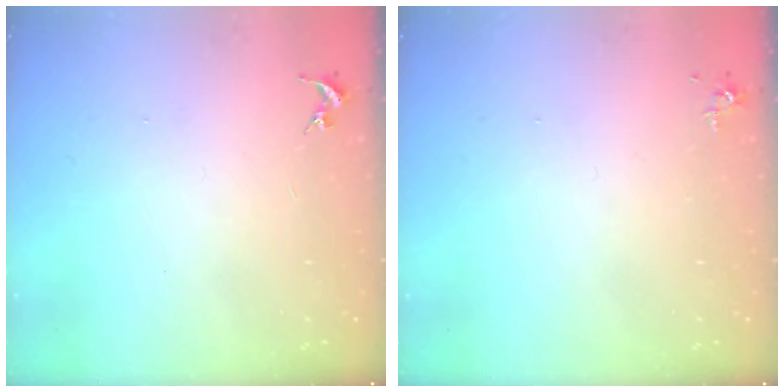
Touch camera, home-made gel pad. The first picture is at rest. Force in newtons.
{"total": 3.6, "press": 3.6, "slide": 0.5}